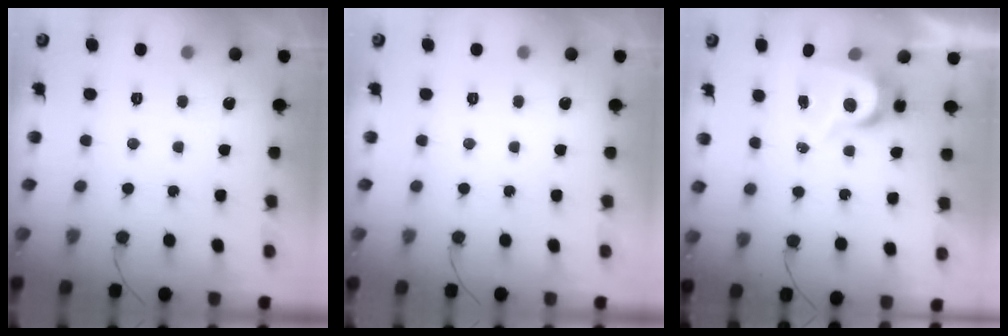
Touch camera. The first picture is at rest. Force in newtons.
{"total": 0.0}
{"total": 7.3, "press": 7.3, "slide": 0.5}